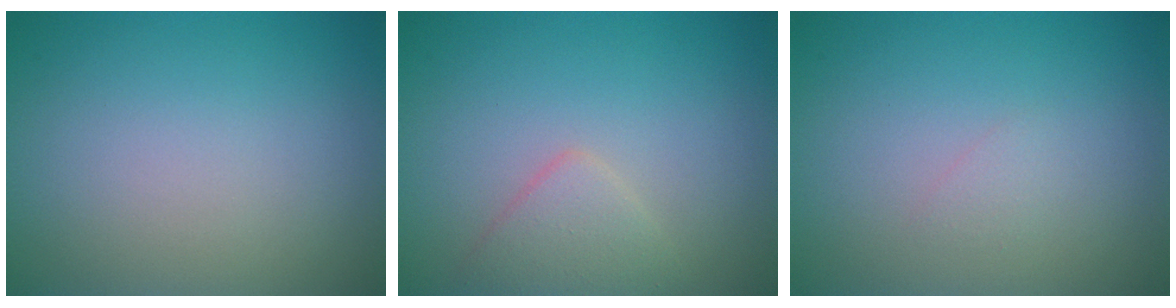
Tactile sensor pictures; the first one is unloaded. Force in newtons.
{"total": 2.1, "press": 2.1, "slide": 0.1}
{"total": 0.7, "press": 0.7, "slide": 0.1}